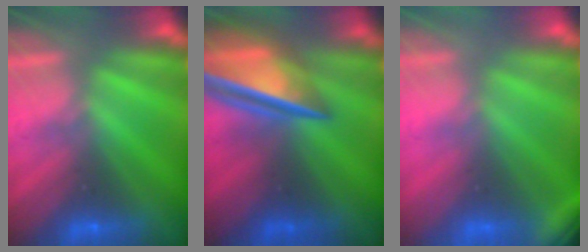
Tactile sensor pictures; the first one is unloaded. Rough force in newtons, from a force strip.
{"total": 8.8}
{"total": 2.9}